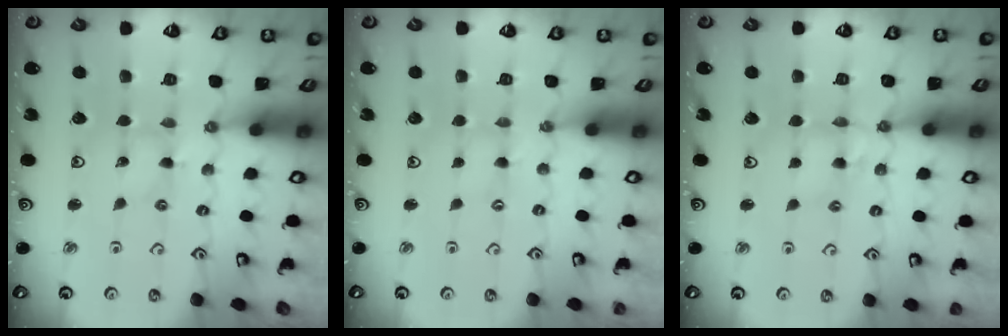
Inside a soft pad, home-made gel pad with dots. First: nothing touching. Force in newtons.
{"total": 0.6, "press": 0.5, "slide": 0.2}
{"total": 5.7, "press": 5.7, "slide": 0.5}